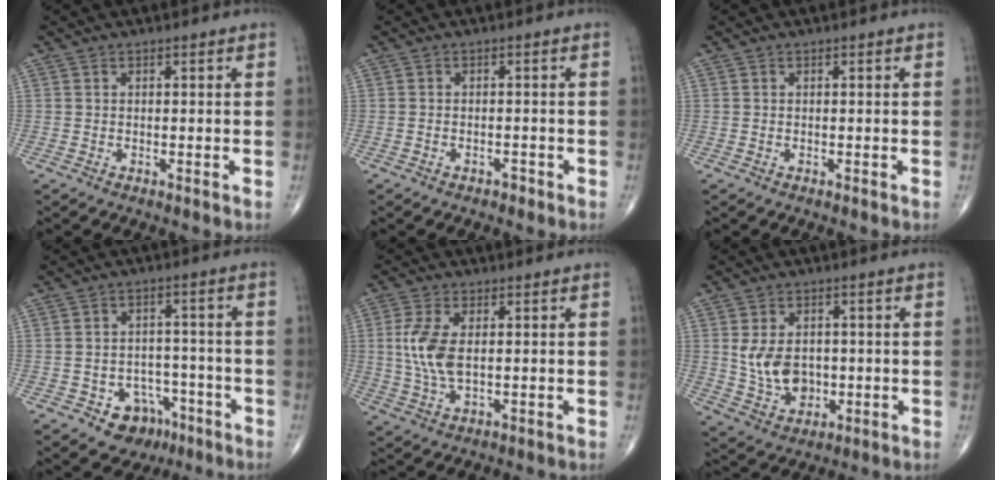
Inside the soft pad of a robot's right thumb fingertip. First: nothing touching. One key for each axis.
{"total": 1.2, "fx": -0.9, "fy": 0.7, "fz": 0.4, "tx": -0.008, "ty": 0.007, "tz": -0.013}
{"total": 0.0}
{"total": 8.4, "fx": -4.5, "fy": 6.3, "fz": 3.1, "tx": -0.013, "ty": 0.040, "tz": -0.058}
{"total": 8.1, "fx": 0.8, "fy": 4.1, "fz": 6.9, "tx": -0.160, "ty": -0.005, "tz": 0.020}
{"total": 8.9, "fx": 0.3, "fy": 6.4, "fz": 6.1, "tx": -0.091, "ty": -0.005, "tz": 0.019}